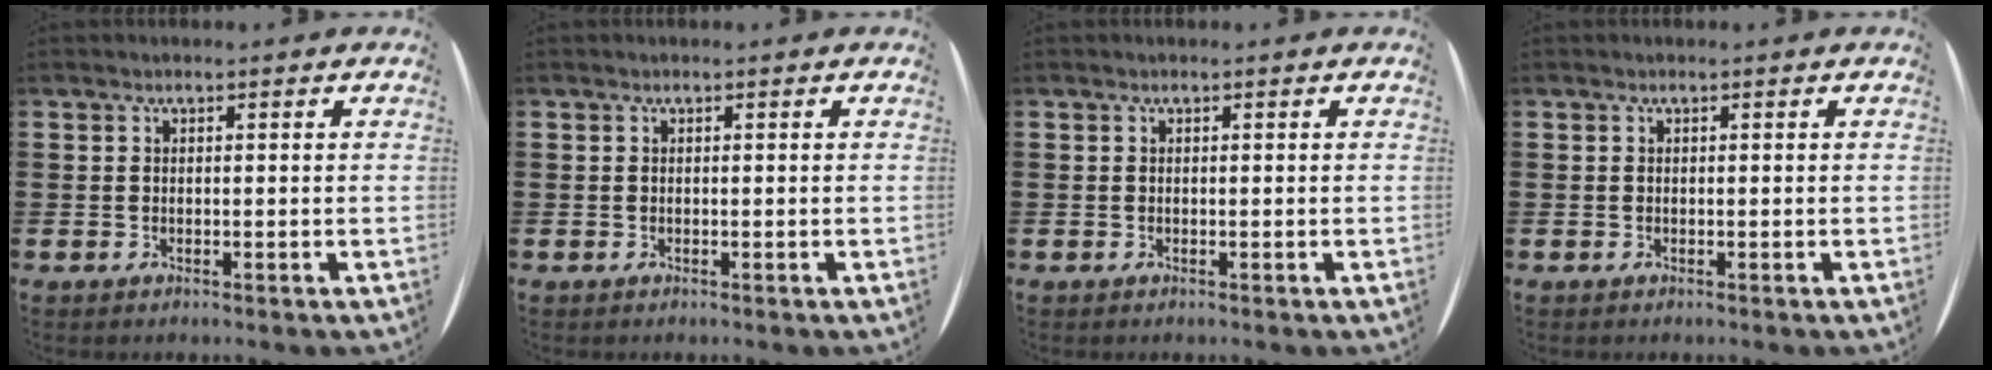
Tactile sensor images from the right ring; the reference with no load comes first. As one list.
[{"total": 0.0}, {"total": 0.0}, {"total": 0.0}]